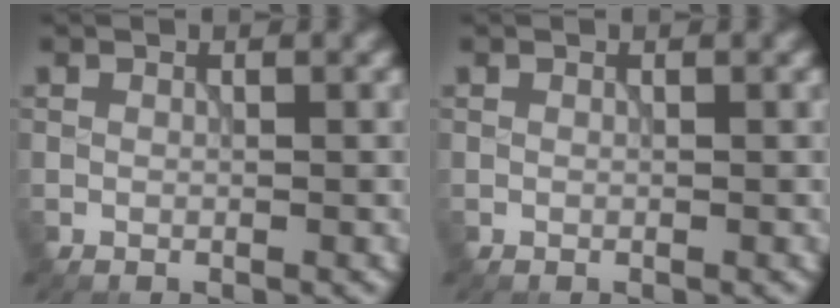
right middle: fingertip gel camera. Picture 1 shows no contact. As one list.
[{"total": 0.0}]